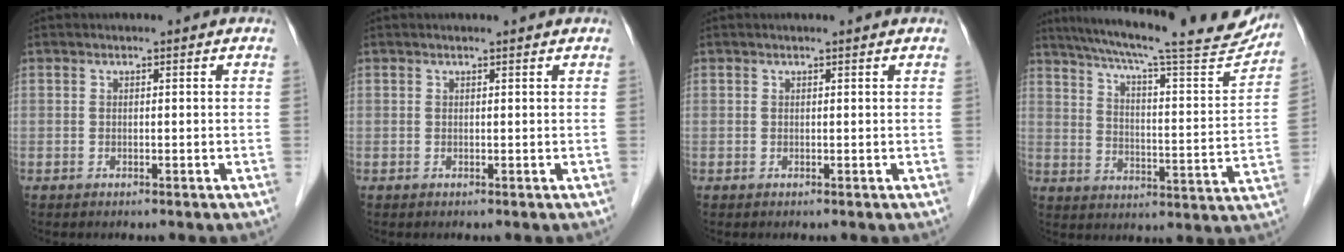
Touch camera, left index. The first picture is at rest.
{"total": 1.8, "force": [1.6, 0.0, 0.6], "torque": [-0.008, 0.009, 0.018]}
{"total": 1.5, "force": [1.4, 0.0, 0.6], "torque": [-0.008, 0.009, 0.016]}
{"total": 24.4, "force": [21.5, 2.3, 11.3], "torque": [-0.180, -0.032, 0.279]}